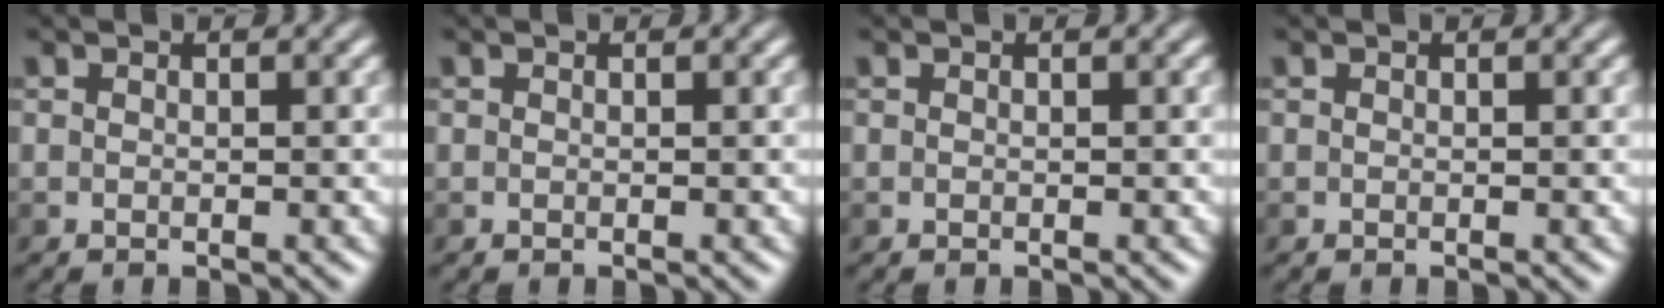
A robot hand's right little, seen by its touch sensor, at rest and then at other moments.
{"total": 0.0}
{"total": 0.0}
{"total": 0.0}